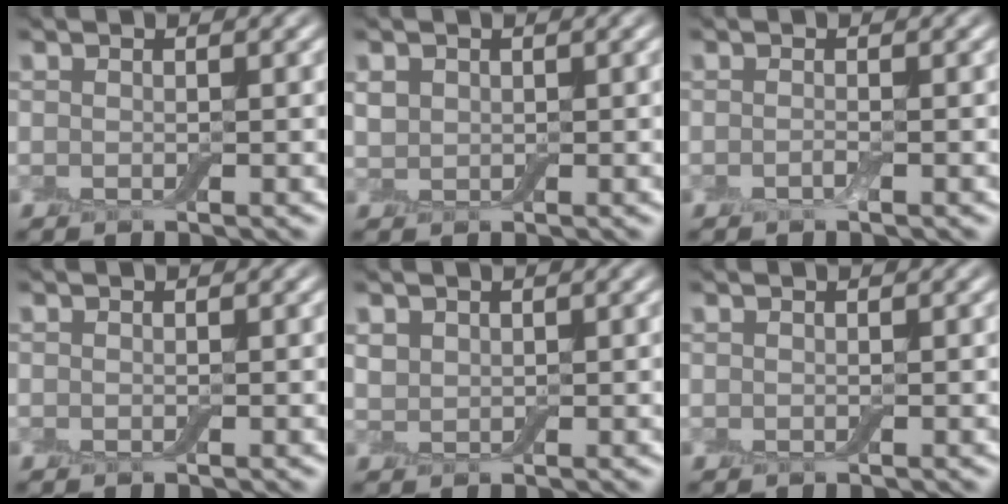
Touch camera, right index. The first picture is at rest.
{"total": 1.2, "force": [0.3, 1.1, 0.4], "torque": [-0.009, -0.003, 0.007]}
{"total": 0.6, "force": [-0.4, 0.1, 0.5], "torque": [-0.012, -0.004, -0.008]}
{"total": 0.0}
{"total": 1.2, "force": [0.6, 0.9, 0.3], "torque": [-0.008, -0.003, 0.016]}
{"total": 0.0}